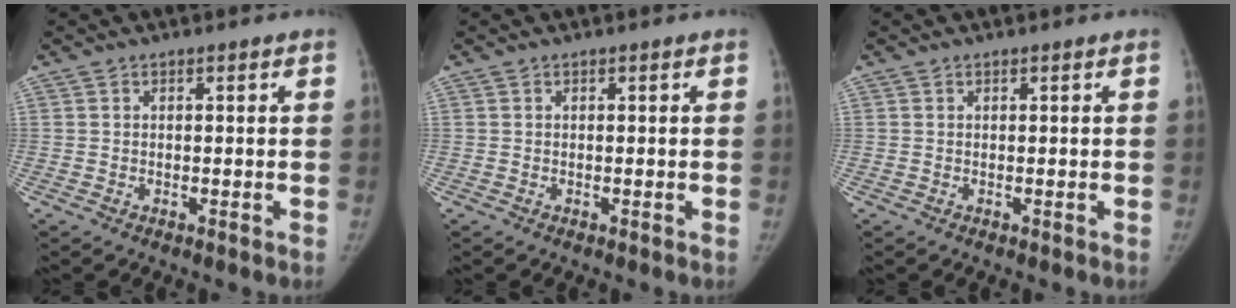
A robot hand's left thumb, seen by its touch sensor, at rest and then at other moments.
{"total": 0.0}
{"total": 0.0}